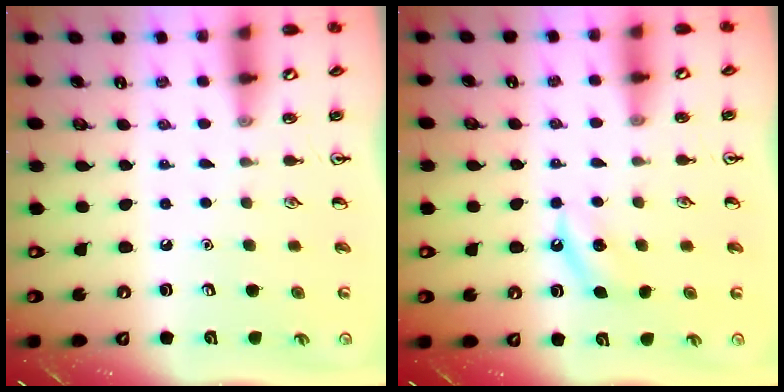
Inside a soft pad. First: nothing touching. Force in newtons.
{"total": 4.6, "press": 4.5, "slide": 1.3}